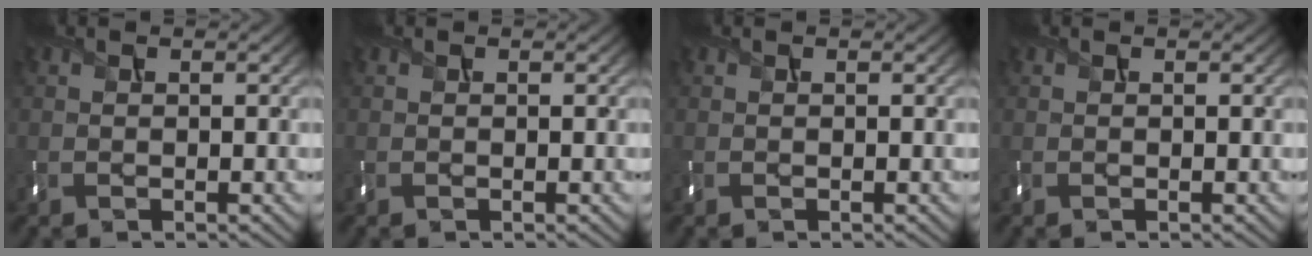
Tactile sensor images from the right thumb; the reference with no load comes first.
{"total": 0.0}
{"total": 0.0}
{"total": 0.0}